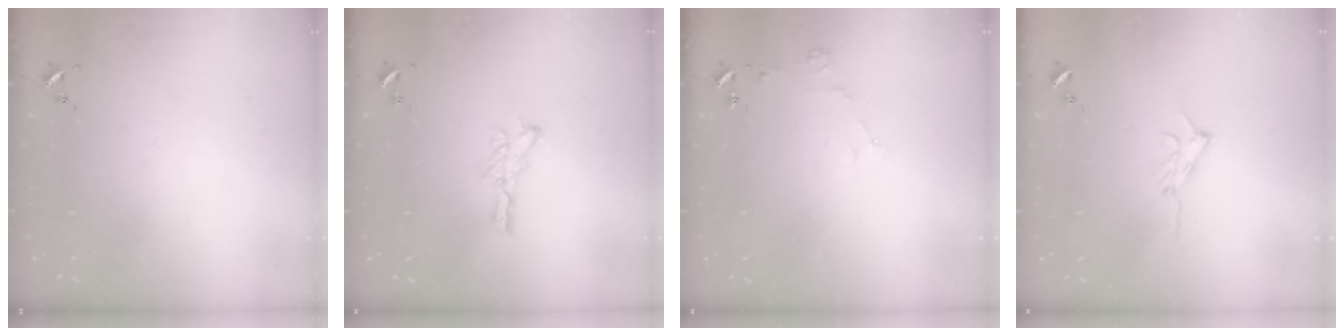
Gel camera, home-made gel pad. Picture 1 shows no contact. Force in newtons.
{"total": 6.1, "press": 6.0, "slide": 0.7}
{"total": 4.0, "press": 3.9, "slide": 0.5}
{"total": 6.5, "press": 6.5, "slide": 0.8}